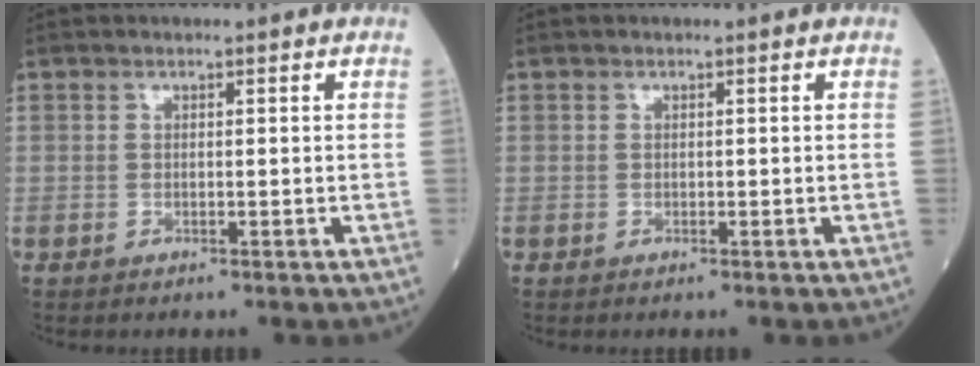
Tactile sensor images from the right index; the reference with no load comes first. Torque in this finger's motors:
{"motor_torque": [0.09, 0.02, -0.01, 0.01]}